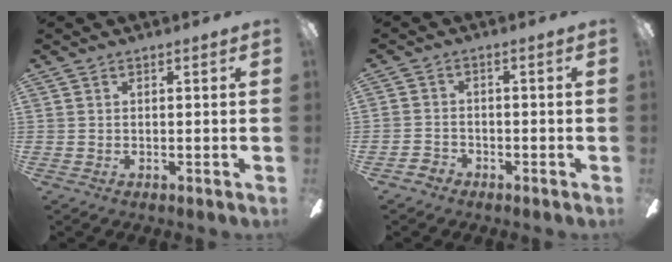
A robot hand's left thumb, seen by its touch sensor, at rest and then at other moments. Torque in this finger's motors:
{"motor_torque": [-0.40, 0.63, -0.13, 0.69, 0.00]}